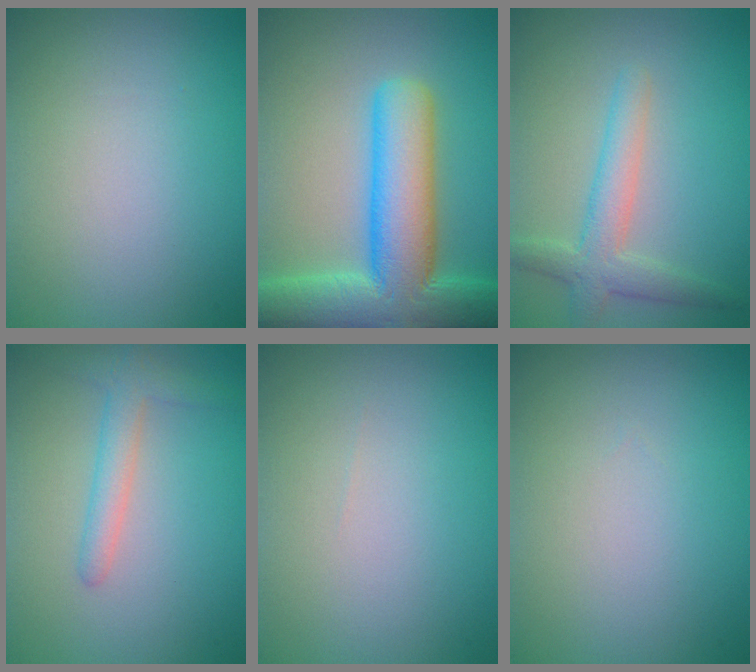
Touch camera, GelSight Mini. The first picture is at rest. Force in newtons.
{"total": 11.5, "press": 11.4, "slide": 0.7}
{"total": 3.4, "press": 3.4, "slide": 0.3}
{"total": 2.4, "press": 2.4, "slide": 0.2}
{"total": 0.0}
{"total": 0.0}